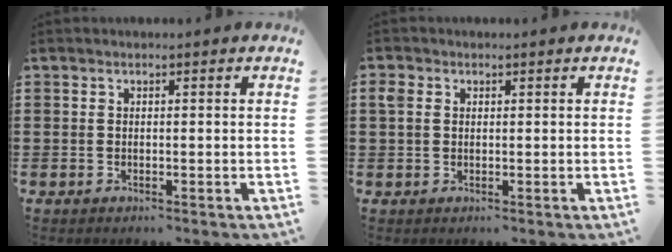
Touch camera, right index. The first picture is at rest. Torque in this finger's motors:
{"motor_torque": [0.30, -0.03, 0.05, 0.05]}